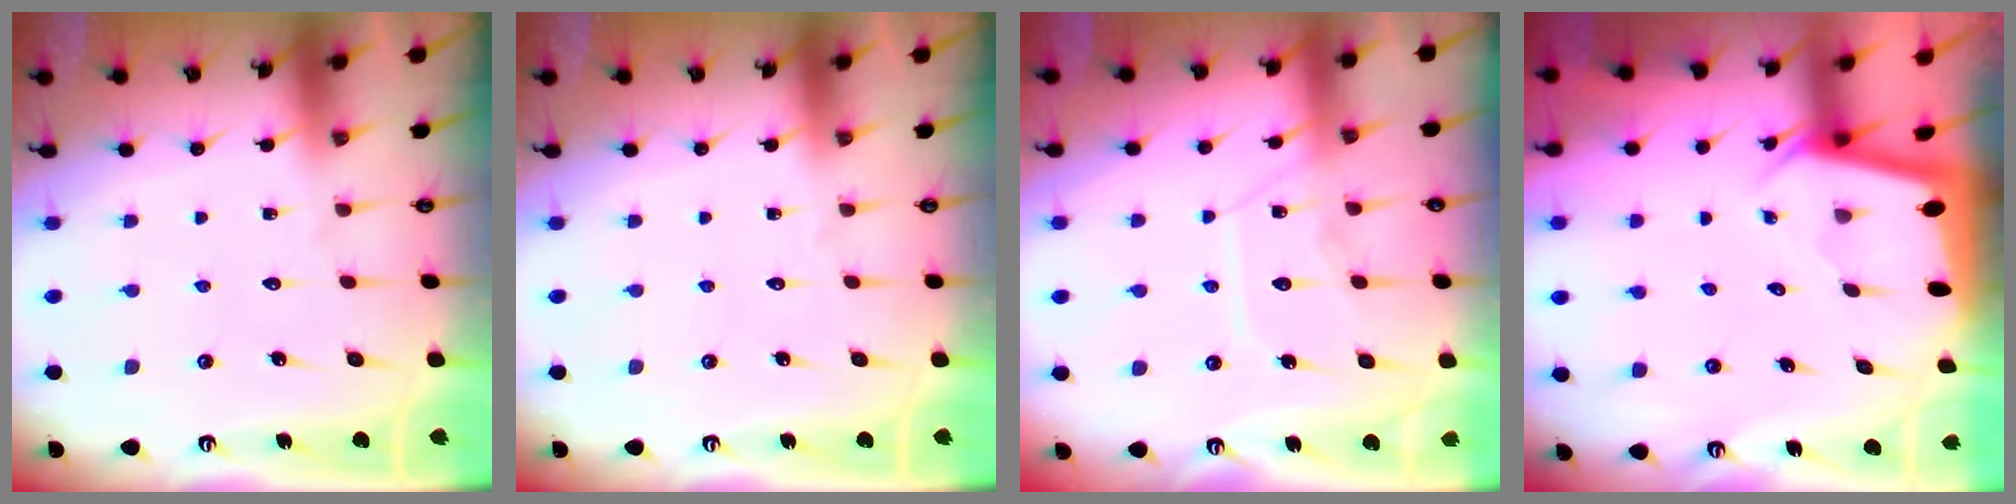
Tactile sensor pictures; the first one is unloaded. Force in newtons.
{"total": 0.0}
{"total": 10.5, "press": 10.5, "slide": 1.0}
{"total": 1.9, "press": 1.9, "slide": 0.1}